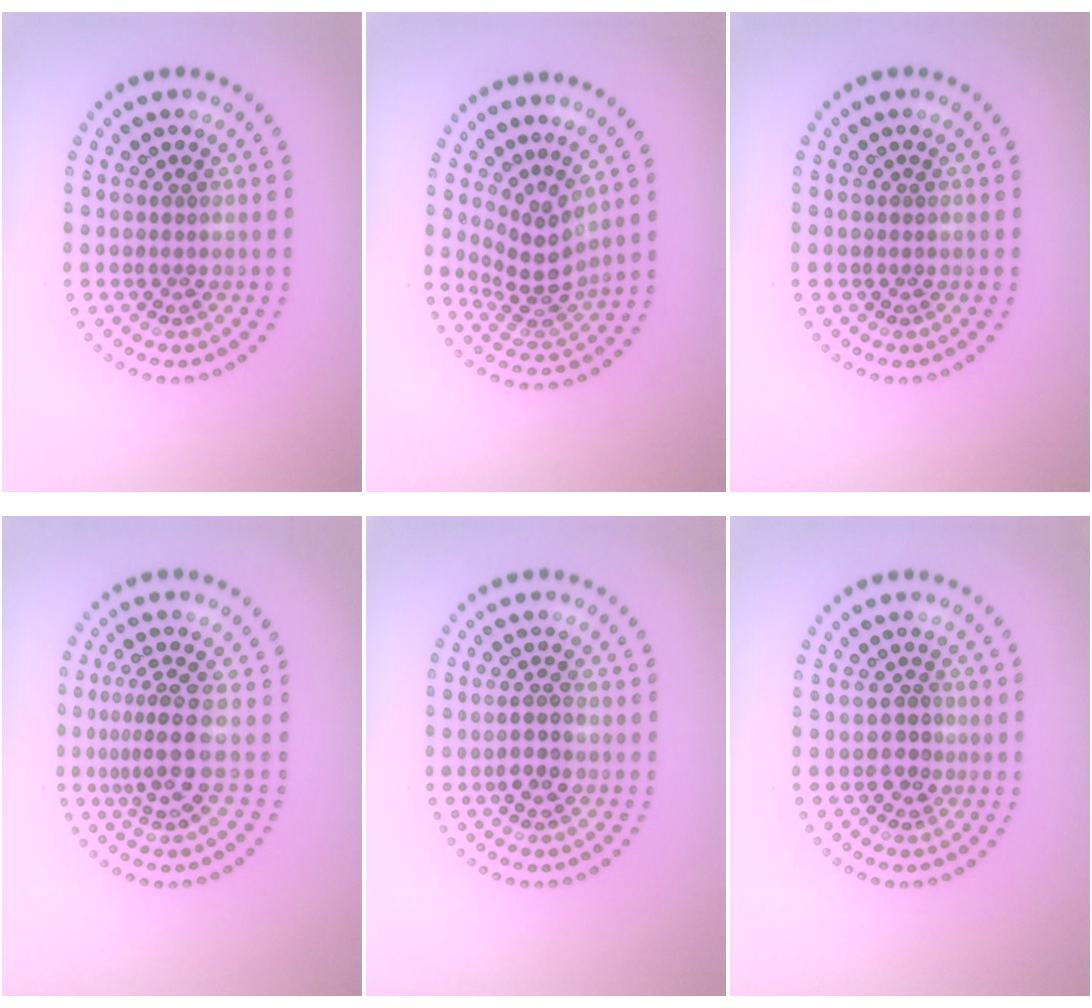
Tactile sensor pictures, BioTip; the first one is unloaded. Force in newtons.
{"total": 3.7, "press": 2.6, "slide": 2.6}
{"total": 0.0}
{"total": 3.4, "press": 2.5, "slide": 2.3}
{"total": 2.3, "press": 2.2, "slide": 0.6}
{"total": 1.8, "press": 1.7, "slide": 0.7}